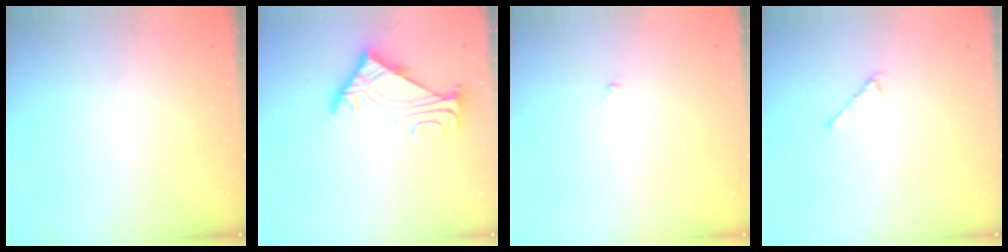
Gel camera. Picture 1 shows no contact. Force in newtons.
{"total": 5.6, "press": 5.5, "slide": 1.0}
{"total": 0.0}
{"total": 2.9, "press": 2.8, "slide": 0.7}